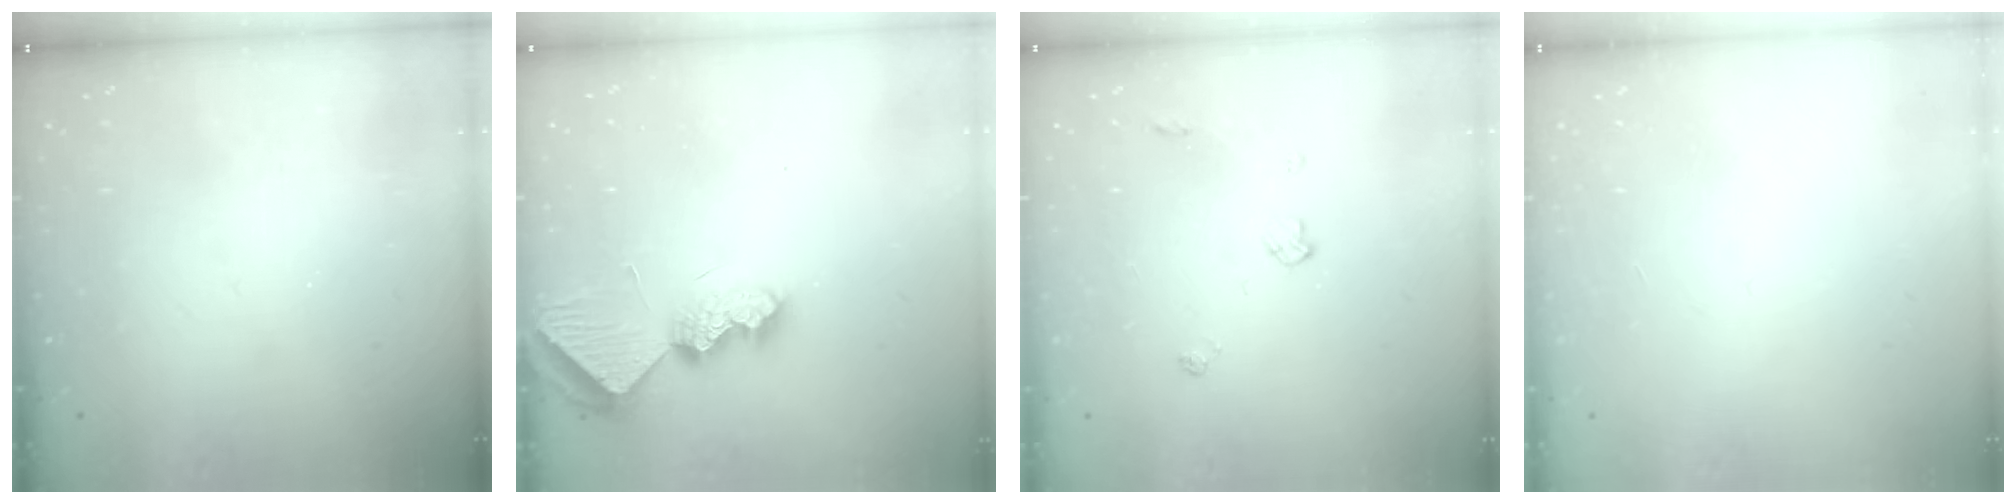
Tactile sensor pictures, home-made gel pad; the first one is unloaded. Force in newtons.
{"total": 9.1, "press": 9.1, "slide": 0.3}
{"total": 4.7, "press": 4.7, "slide": 0.7}
{"total": 0.0}